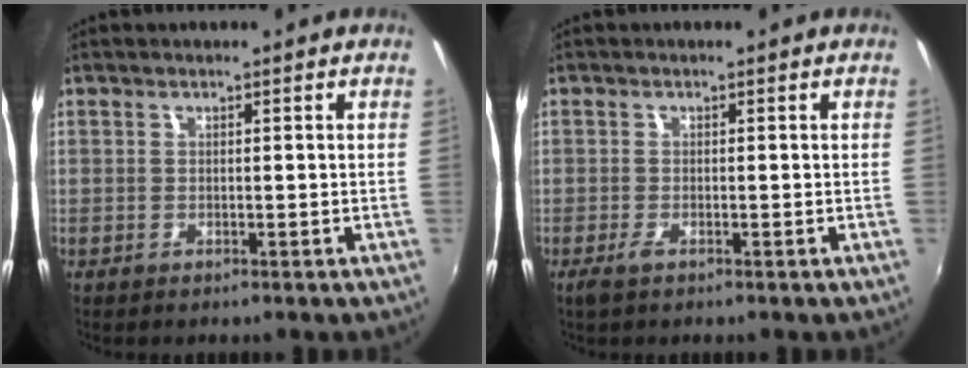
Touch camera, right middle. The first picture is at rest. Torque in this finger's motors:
{"motor_torque": [0.47, -0.37, 0.01, 0.03]}